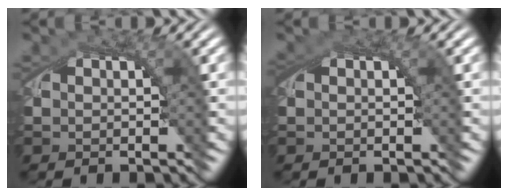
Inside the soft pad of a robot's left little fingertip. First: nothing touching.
{"total": 1.0, "force": [0.4, 0.5, 0.8], "torque": [-0.012, 0.001, 0.006]}